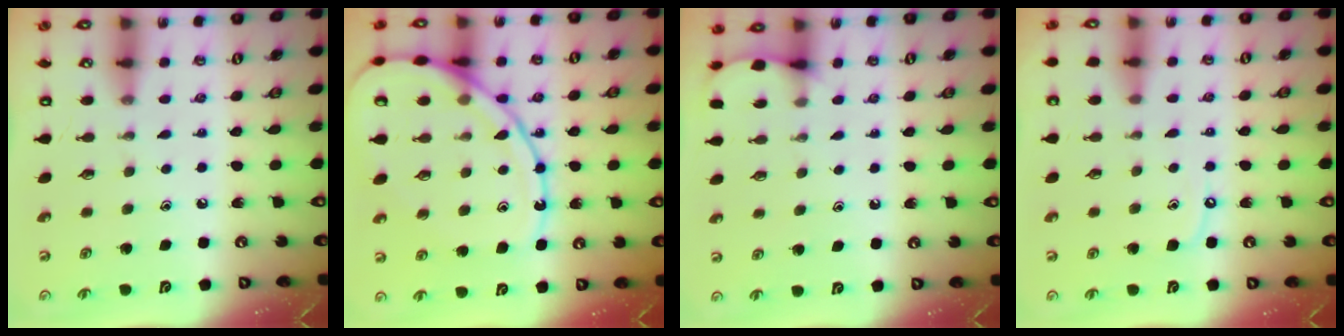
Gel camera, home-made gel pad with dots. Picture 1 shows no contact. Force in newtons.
{"total": 16.9, "press": 16.8, "slide": 1.8}
{"total": 4.3, "press": 4.3, "slide": 0.3}
{"total": 5.9, "press": 5.8, "slide": 0.7}